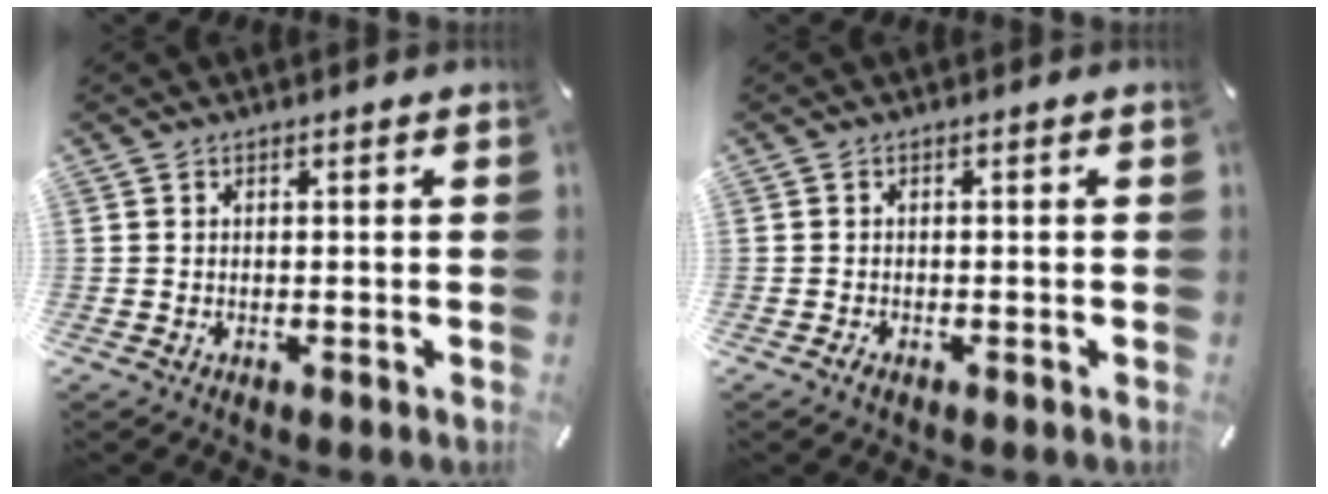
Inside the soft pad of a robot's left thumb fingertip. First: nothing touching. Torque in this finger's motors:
{"motor_torque": [0.00, 0.00, 0.00, 0.00, 0.00]}